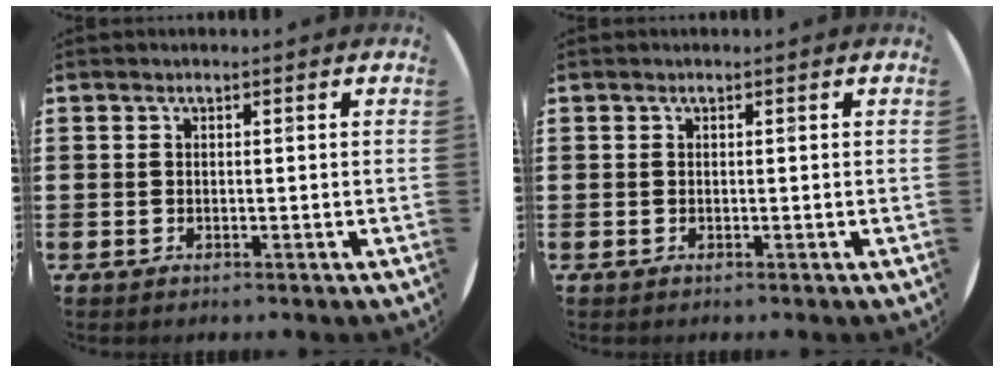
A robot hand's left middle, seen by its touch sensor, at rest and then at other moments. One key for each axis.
{"total": 0.0}